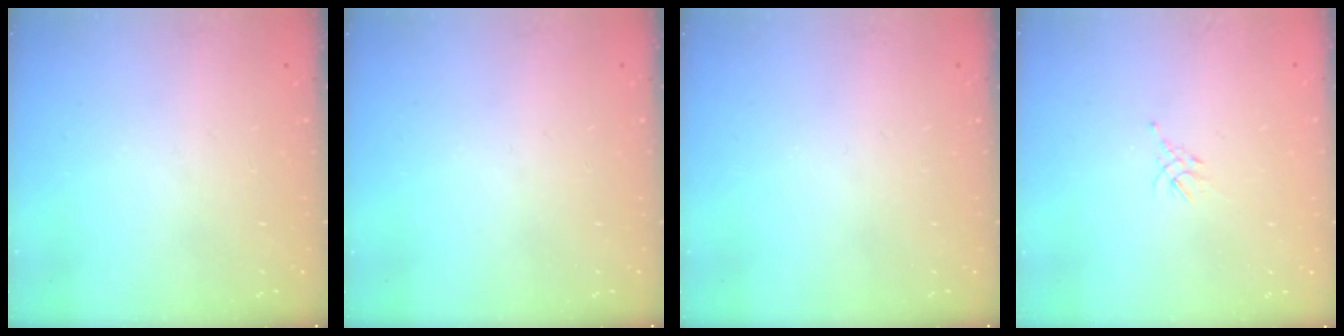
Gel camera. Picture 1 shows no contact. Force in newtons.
{"total": 0.0}
{"total": 0.0}
{"total": 3.1, "press": 3.0, "slide": 0.8}